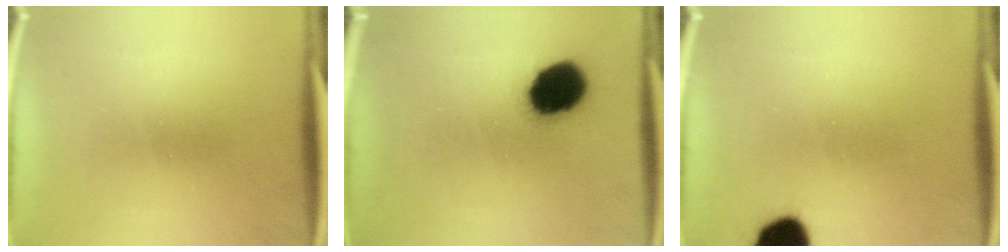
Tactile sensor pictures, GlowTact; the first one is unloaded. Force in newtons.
{"total": 14.2}
{"total": 10.4}